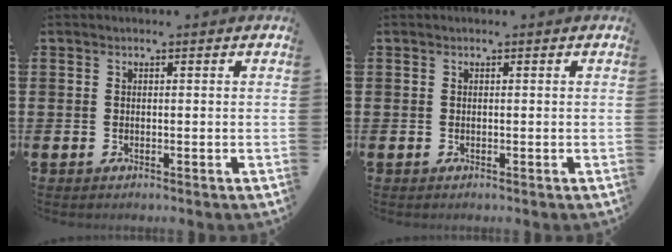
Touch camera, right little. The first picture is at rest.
{"total": 0.0}